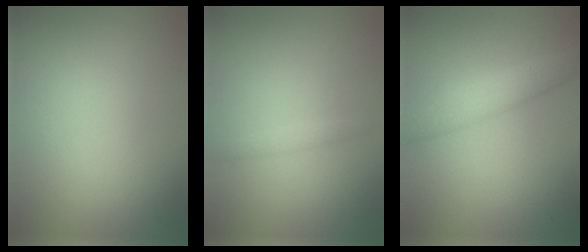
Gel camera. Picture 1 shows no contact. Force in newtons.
{"total": 0.9, "press": 0.9, "slide": 0.0}
{"total": 3.4, "press": 3.4, "slide": 0.2}